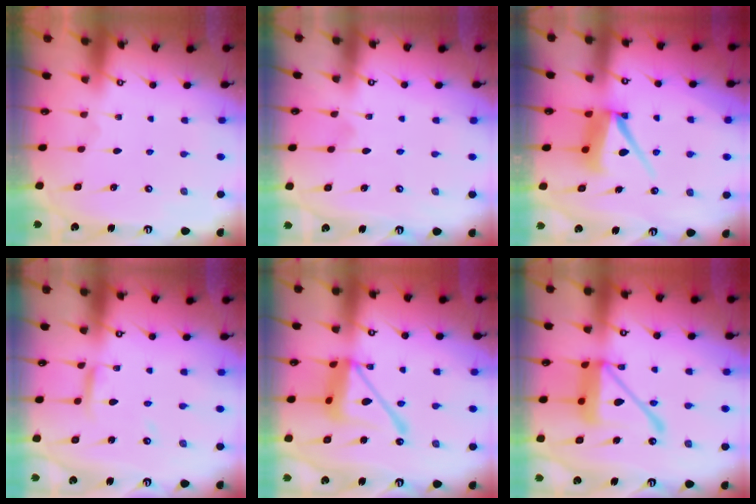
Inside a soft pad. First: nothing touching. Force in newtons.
{"total": 3.8, "press": 3.8, "slide": 0.4}
{"total": 8.5, "press": 8.4, "slide": 1.0}
{"total": 5.0, "press": 4.9, "slide": 0.4}
{"total": 17.1, "press": 17.1, "slide": 1.6}
{"total": 18.2, "press": 18.1, "slide": 1.9}